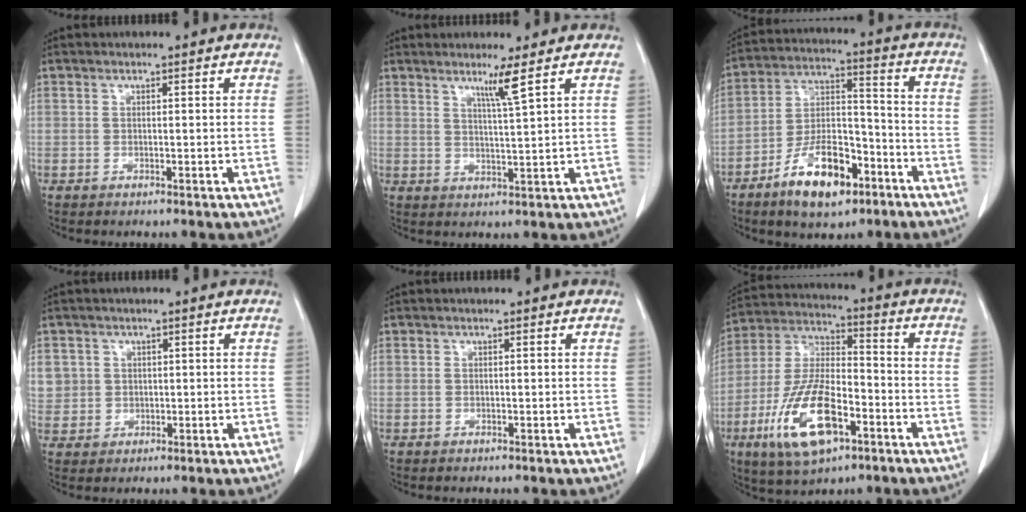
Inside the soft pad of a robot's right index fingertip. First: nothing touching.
{"total": 3.8, "force": [2.3, -1.2, 2.7], "torque": [-0.050, -0.013, 0.045]}
{"total": 13.3, "force": [-7.8, 5.4, 9.3], "torque": [-0.174, 0.007, -0.135]}
{"total": 4.8, "force": [1.5, 4.6, 0.5], "torque": [-0.005, 0.007, 0.036]}
{"total": 0.0}
{"total": 15.7, "force": [-6.8, 5.6, 13.0], "torque": [-0.274, -0.005, -0.118]}